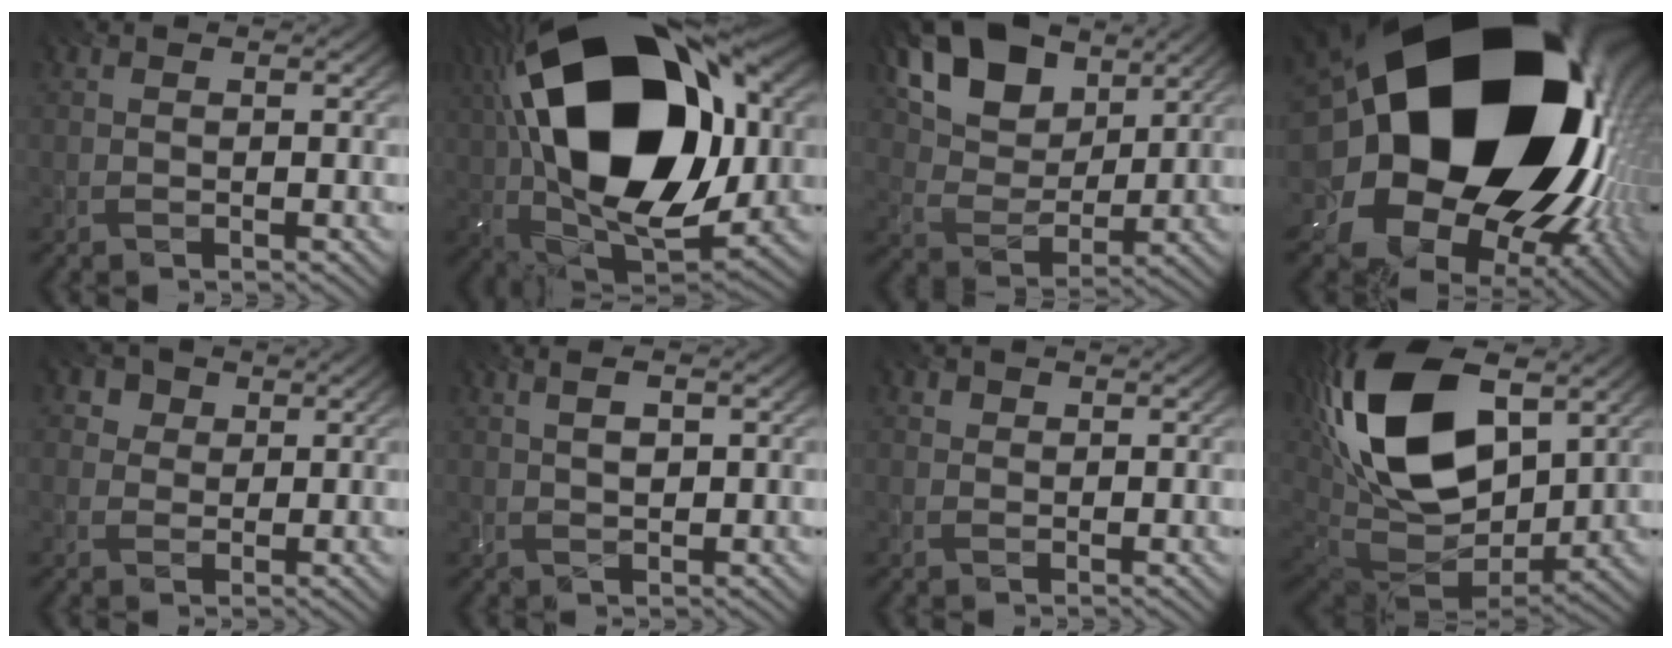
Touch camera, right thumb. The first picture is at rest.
{"total": 23.6, "force": [3.8, 14.3, 18.4], "torque": [-0.388, 0.012, 0.066]}
{"total": 13.8, "force": [7.6, 8.3, 8.0], "torque": [-0.184, 0.020, 0.133]}
{"total": 24.7, "force": [2.1, 18.2, 16.6], "torque": [-0.308, -0.081, 0.023]}
{"total": 3.7, "force": [2.1, 2.8, 1.4], "torque": [-0.042, -0.010, 0.043]}
{"total": 2.4, "force": [0.8, 0.8, 2.1], "torque": [-0.045, 0.001, 0.018]}
{"total": 0.8, "force": [0.5, 0.6, 0.2], "torque": [-0.004, -0.001, 0.009]}
{"total": 21.3, "force": [5.8, 12.6, 16.2], "torque": [-0.365, 0.028, 0.098]}